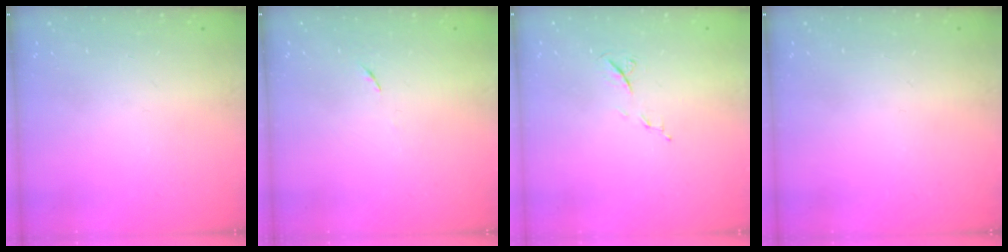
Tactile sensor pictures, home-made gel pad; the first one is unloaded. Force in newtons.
{"total": 3.2, "press": 3.1, "slide": 0.4}
{"total": 6.1, "press": 5.9, "slide": 1.5}
{"total": 0.0}